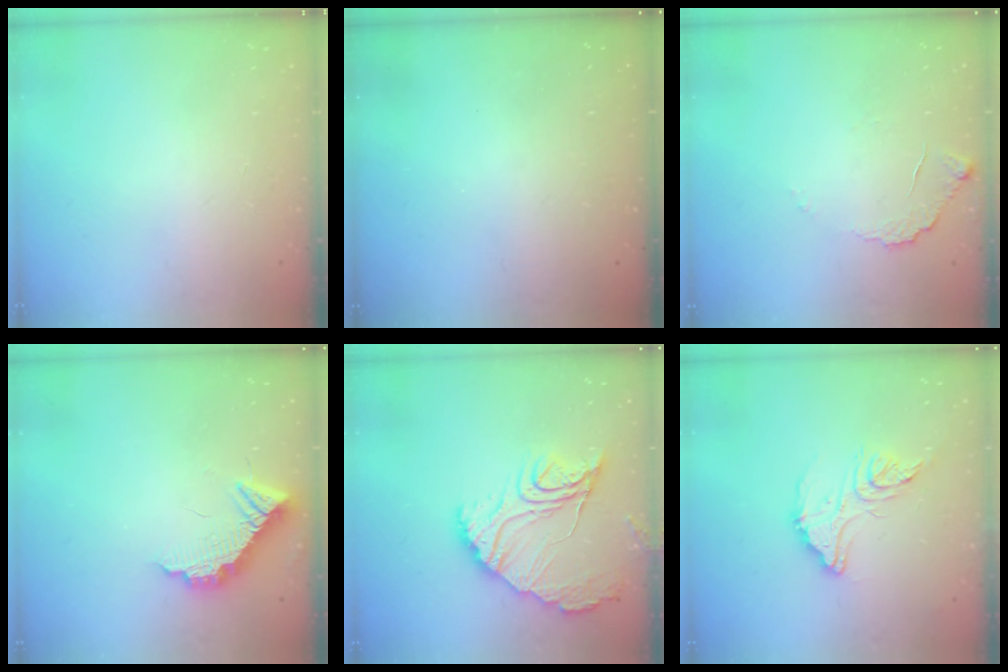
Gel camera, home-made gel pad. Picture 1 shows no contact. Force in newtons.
{"total": 3.2, "press": 3.2, "slide": 0.1}
{"total": 8.3, "press": 8.3, "slide": 0.3}
{"total": 11.6, "press": 11.6, "slide": 0.8}
{"total": 15.3, "press": 15.2, "slide": 1.4}
{"total": 15.3, "press": 15.2, "slide": 1.2}